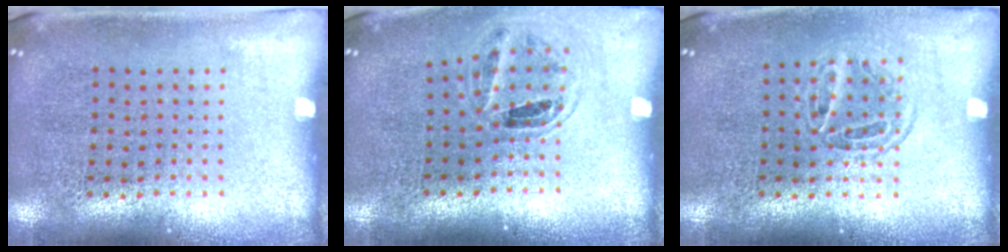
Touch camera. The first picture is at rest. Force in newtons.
{"total": 0.9, "press": 0.9, "slide": 0.2}
{"total": 1.2, "press": 1.0, "slide": 0.6}